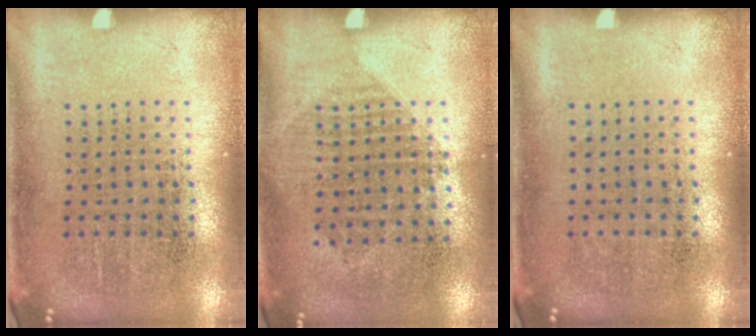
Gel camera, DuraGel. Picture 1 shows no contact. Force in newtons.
{"total": 1.0, "press": 0.9, "slide": 0.4}
{"total": 0.0}